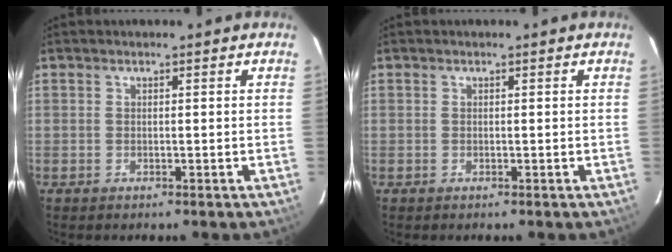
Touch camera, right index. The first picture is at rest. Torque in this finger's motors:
{"motor_torque": [0.00, 0.00, 0.00, 0.01]}